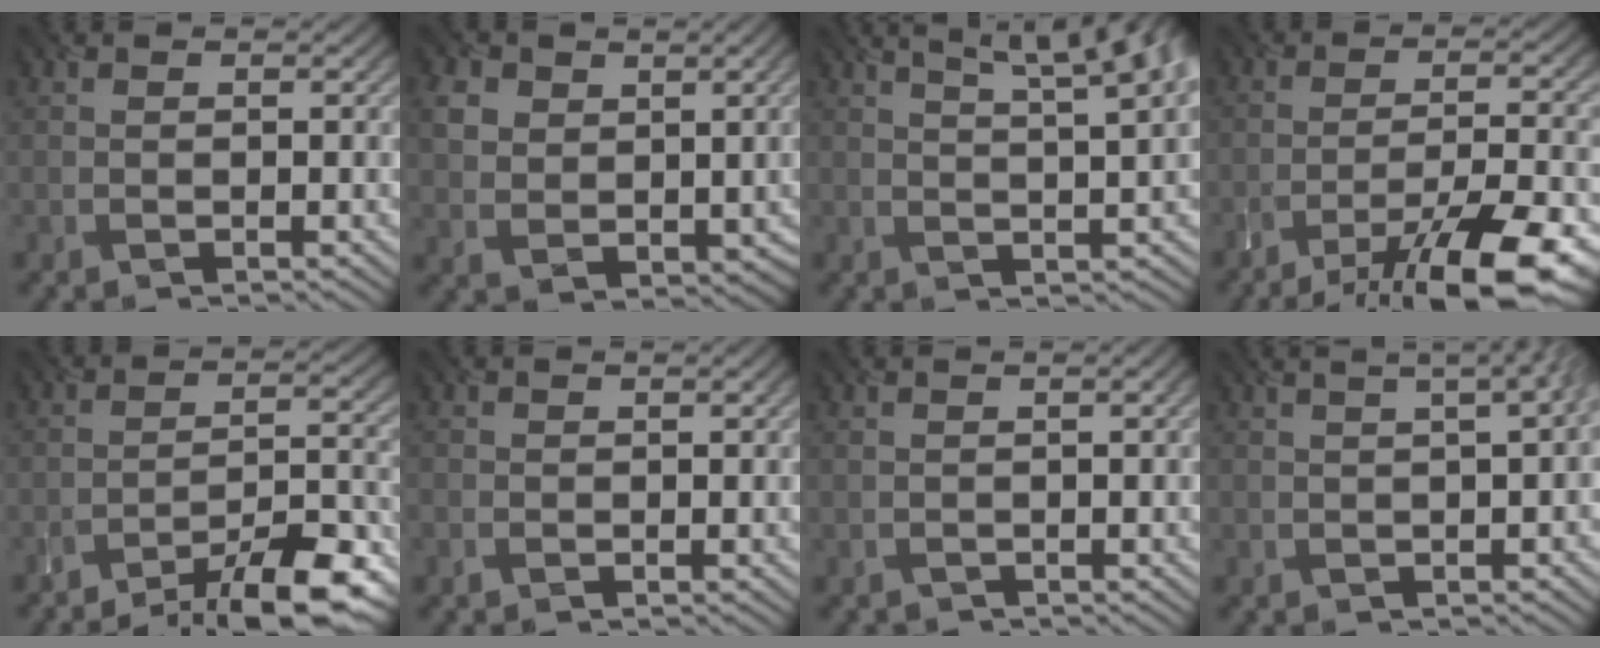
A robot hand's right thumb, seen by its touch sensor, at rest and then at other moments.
{"total": 4.7, "force": [2.1, 3.7, 2.0], "torque": [-0.061, -0.005, 0.045]}
{"total": 9.7, "force": [5.4, 2.2, 7.7], "torque": [-0.090, 0.034, 0.057]}
{"total": 12.5, "force": [-9.1, 2.8, 8.1], "torque": [-0.139, -0.002, -0.141]}
{"total": 12.0, "force": [-9.7, 2.4, 6.6], "torque": [-0.107, 0.003, -0.148]}
{"total": 0.7, "force": [-0.3, 0.2, 0.6], "torque": [-0.013, -0.002, -0.005]}
{"total": 0.6, "force": [-0.3, 0.2, 0.5], "torque": [-0.011, 0.002, -0.002]}
{"total": 6.8, "force": [1.6, 2.6, 6.1], "torque": [-0.048, 0.035, 0.000]}